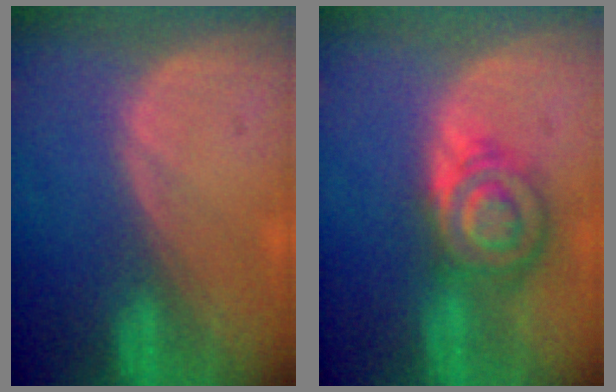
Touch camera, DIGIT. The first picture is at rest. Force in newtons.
{"total": 7.0, "press": 7.0, "slide": 0.2}